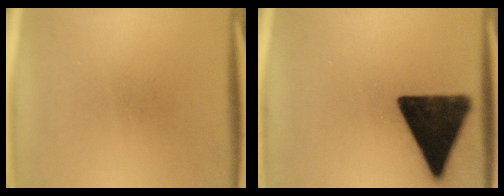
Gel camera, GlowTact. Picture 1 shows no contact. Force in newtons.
{"total": 16.1}